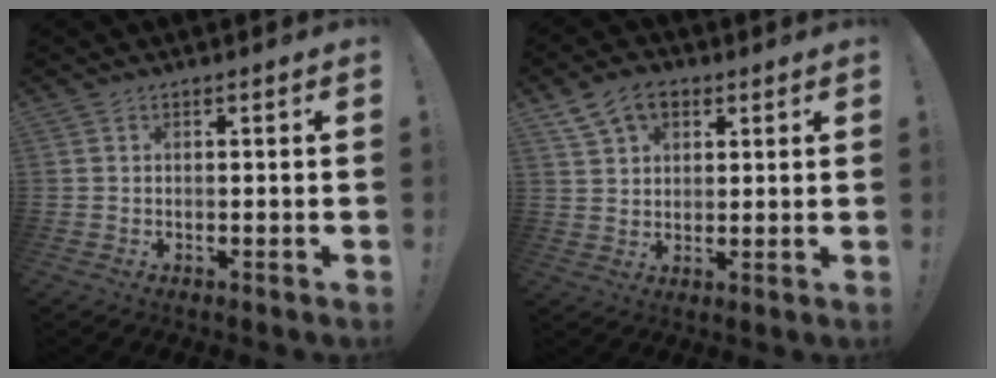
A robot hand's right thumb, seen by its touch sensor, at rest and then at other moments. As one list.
[{"total": 9.1, "force": [4.8, 6.2, 4.6], "torque": [-0.075, -0.009, 0.094]}]